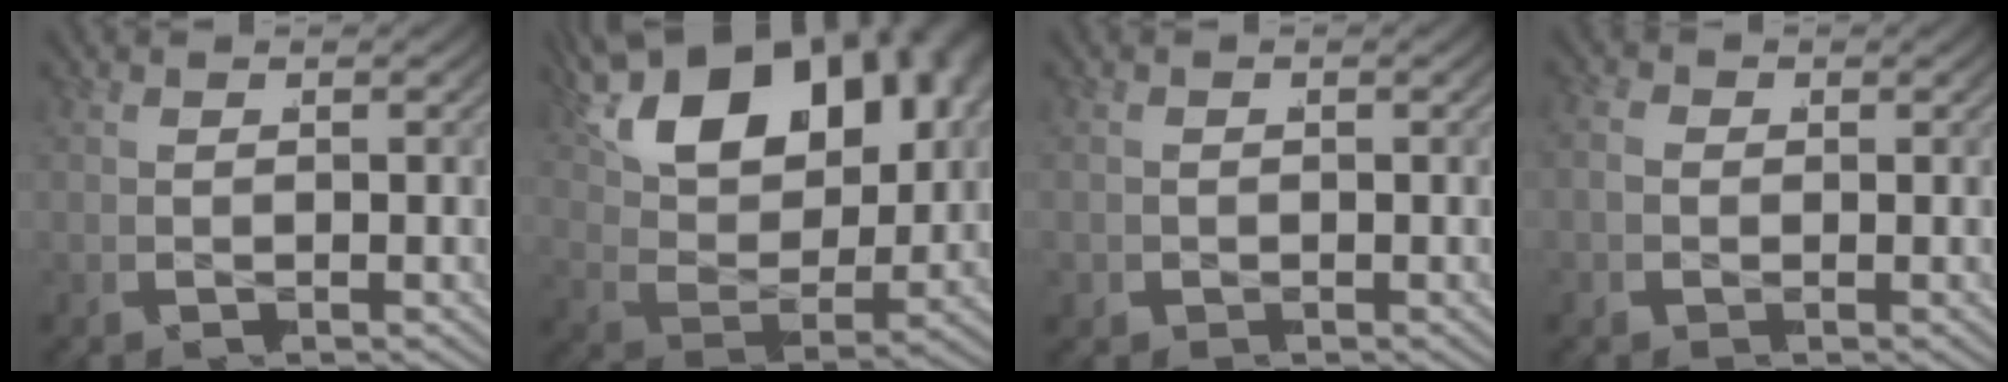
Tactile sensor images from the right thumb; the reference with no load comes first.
{"total": 15.2, "force": [3.9, 9.6, 11.2], "torque": [-0.219, 0.006, 0.053]}
{"total": 0.8, "force": [-0.3, 0.8, 0.1], "torque": [-0.001, -0.003, -0.003]}
{"total": 1.5, "force": [-0.2, 1.4, 0.6], "torque": [-0.016, -0.005, -0.006]}